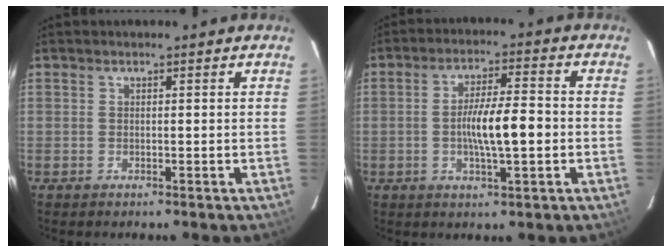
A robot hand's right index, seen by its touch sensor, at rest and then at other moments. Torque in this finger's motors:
{"motor_torque": [0.39, -0.03, 0.56, 0.15]}